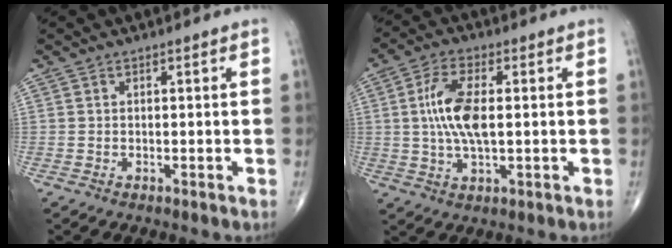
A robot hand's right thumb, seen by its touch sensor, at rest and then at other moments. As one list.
[{"total": 9.6, "force": [0.7, 3.9, 8.7], "torque": [-0.179, 0.002, 0.011]}]